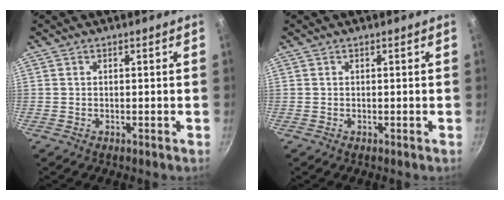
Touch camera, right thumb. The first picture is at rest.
{"total": 0.0}